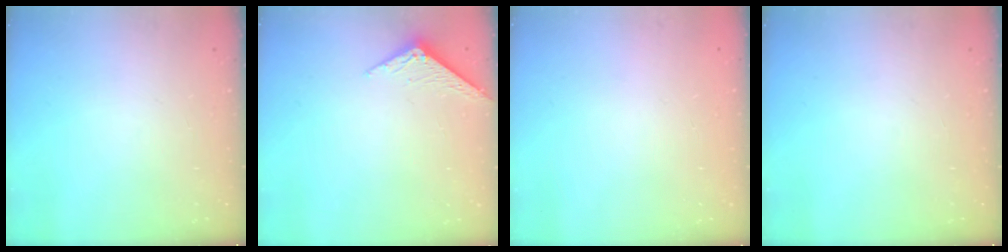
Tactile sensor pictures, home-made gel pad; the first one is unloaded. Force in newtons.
{"total": 3.7, "press": 3.7, "slide": 0.3}
{"total": 0.0}
{"total": 0.0}